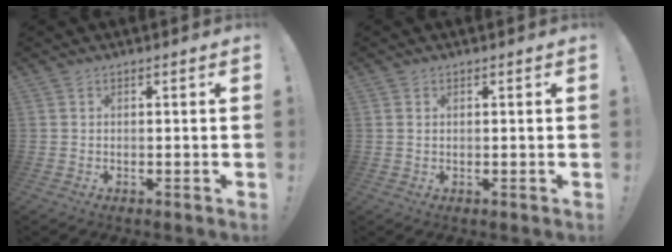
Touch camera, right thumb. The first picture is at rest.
{"total": 0.6, "force": [0.4, 0.4, 0.2], "torque": [-0.005, 0.001, 0.007]}